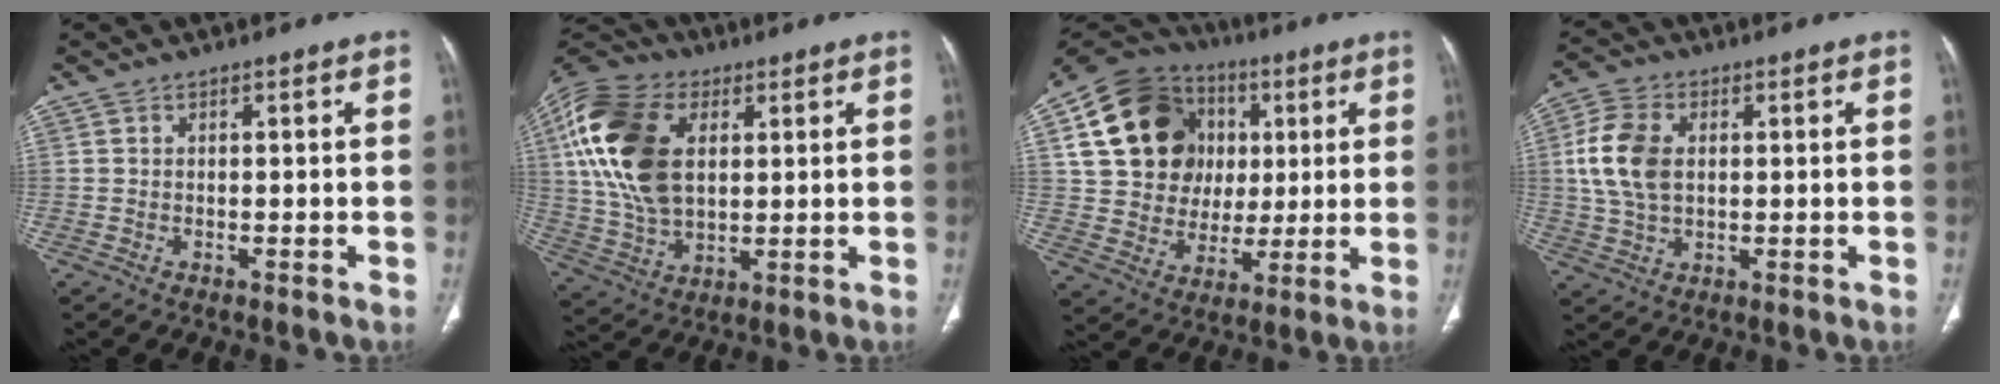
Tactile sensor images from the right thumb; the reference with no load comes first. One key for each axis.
{"total": 20.8, "fx": 4.9, "fy": 13.0, "fz": 15.4, "tx": -0.312, "ty": 0.000, "tz": 0.088}
{"total": 21.3, "fx": 5.5, "fy": 17.5, "fz": 10.9, "tx": -0.158, "ty": 0.027, "tz": 0.107}
{"total": 10.3, "fx": 1.5, "fy": 6.8, "fz": 7.5, "tx": -0.151, "ty": 0.006, "tz": 0.031}